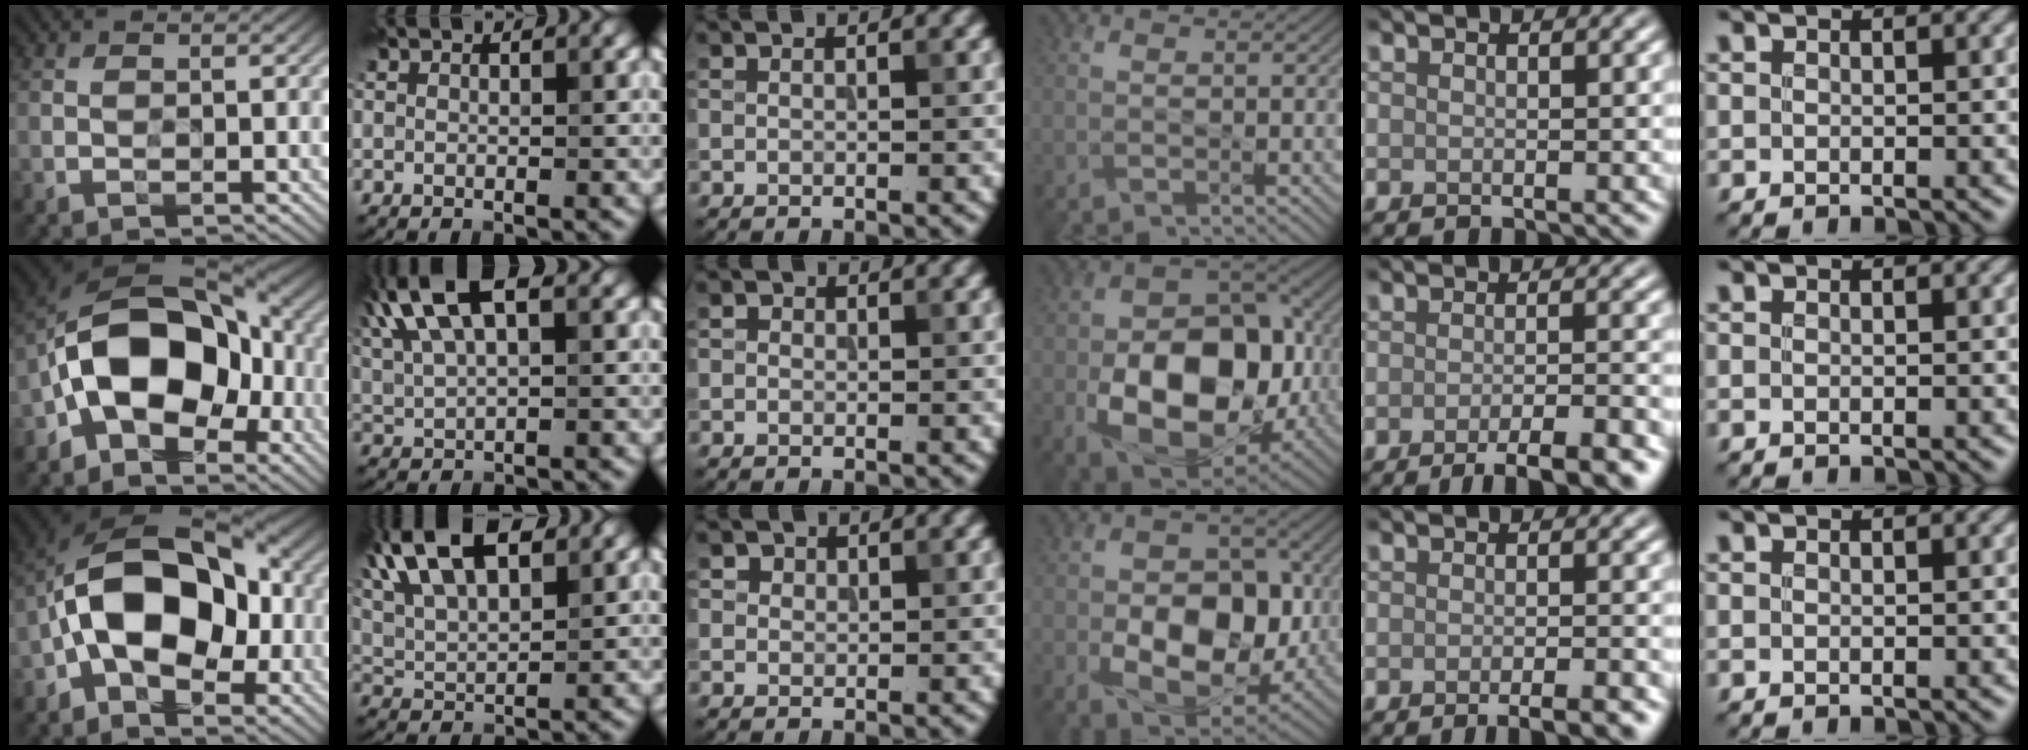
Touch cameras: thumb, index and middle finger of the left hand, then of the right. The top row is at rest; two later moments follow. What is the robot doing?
{"motion": "wipe", "object": "bowl"}